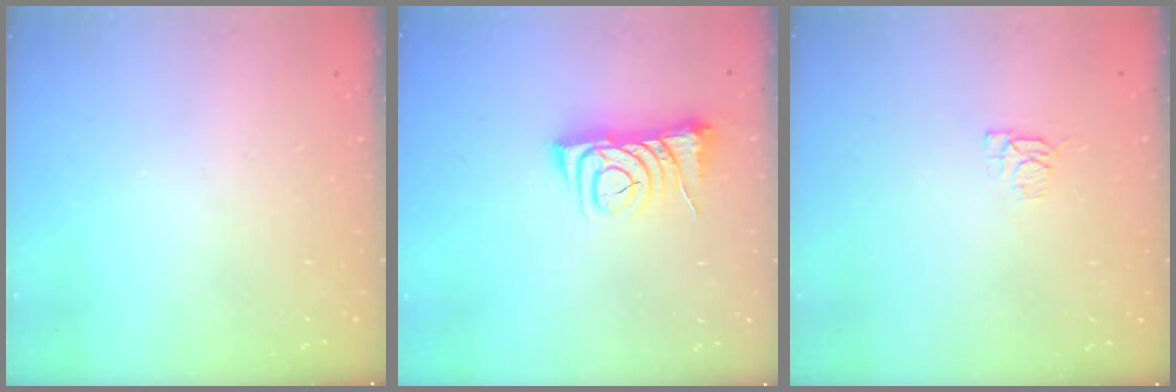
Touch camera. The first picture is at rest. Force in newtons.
{"total": 7.3, "press": 7.2, "slide": 0.9}
{"total": 4.9, "press": 4.8, "slide": 0.6}